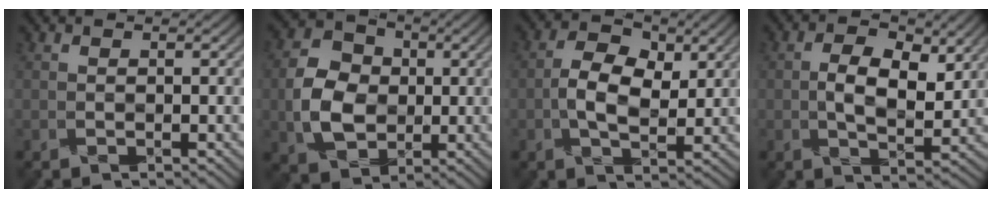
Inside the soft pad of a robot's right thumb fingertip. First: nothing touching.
{"total": 8.0, "force": [-0.4, 6.4, 4.7], "torque": [-0.110, 0.006, -0.014]}
{"total": 5.1, "force": [1.0, 2.9, 4.0], "torque": [-0.079, 0.008, 0.010]}
{"total": 5.8, "force": [1.6, 2.8, 4.8], "torque": [-0.086, 0.002, 0.023]}